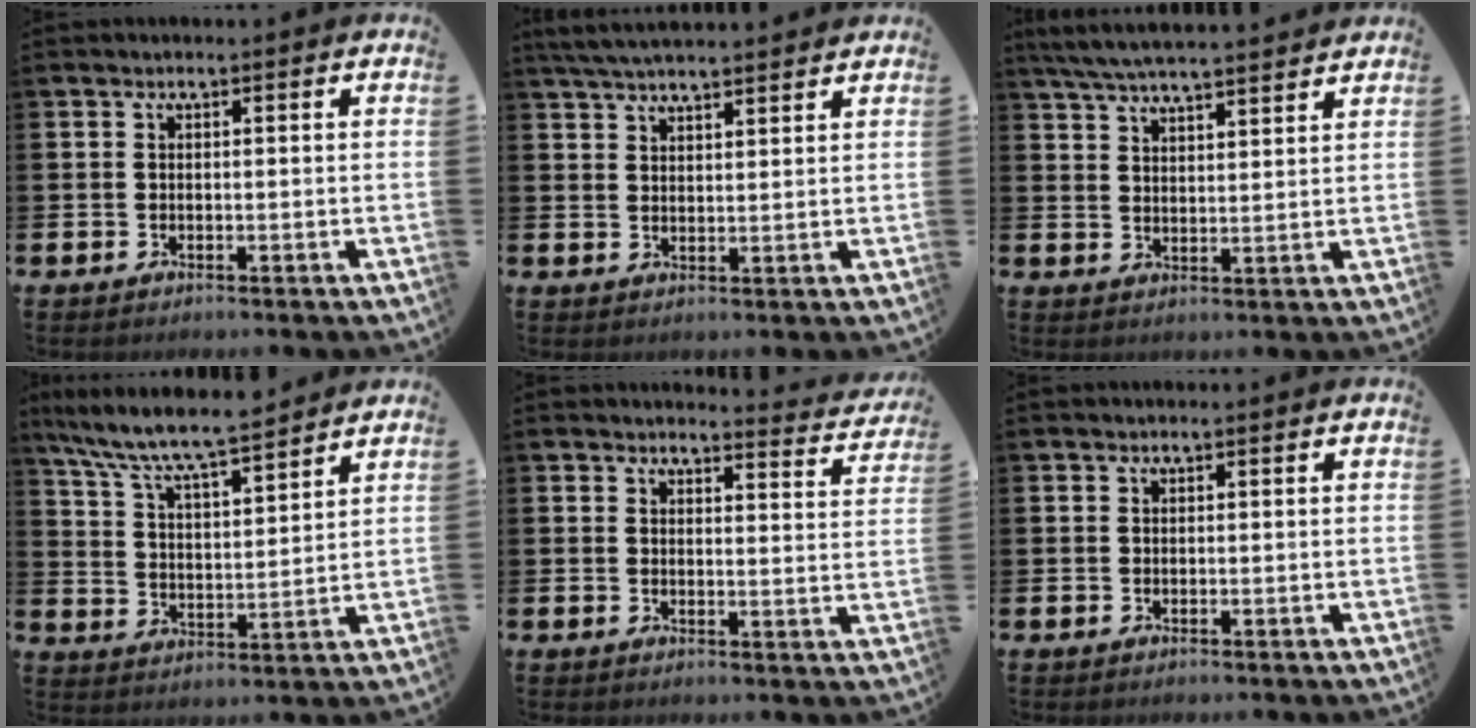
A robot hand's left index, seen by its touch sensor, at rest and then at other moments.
{"total": 4.4, "force": [4.3, 0.4, 1.1], "torque": [-0.038, -0.011, 0.080]}
{"total": 5.7, "force": [5.6, 0.1, 1.4], "torque": [-0.049, -0.027, 0.101]}
{"total": 8.3, "force": [7.8, 0.5, 2.7], "torque": [-0.082, -0.058, 0.135]}
{"total": 3.2, "force": [3.2, 0.2, 0.2], "torque": [0.007, -0.031, 0.052]}
{"total": 0.0}